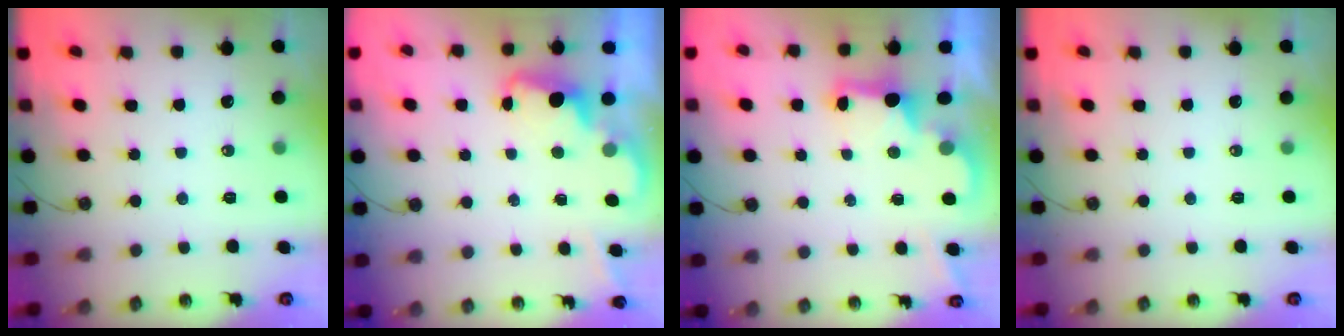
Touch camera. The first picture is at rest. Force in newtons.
{"total": 1.9, "press": 1.9, "slide": 0.6}
{"total": 2.2, "press": 2.1, "slide": 0.7}
{"total": 0.0}